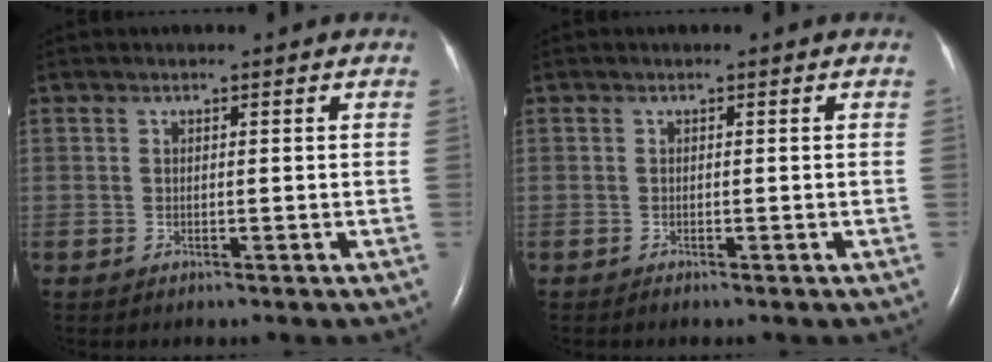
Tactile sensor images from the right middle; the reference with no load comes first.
{"total": 0.0}